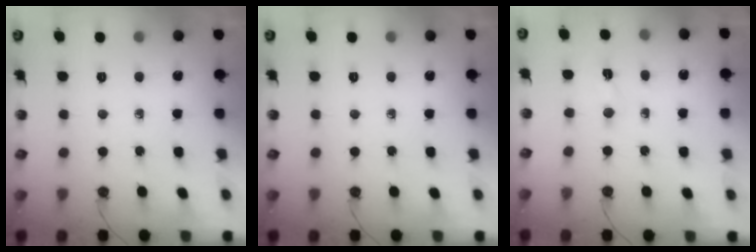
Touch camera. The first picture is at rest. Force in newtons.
{"total": 0.0}
{"total": 2.2, "press": 2.1, "slide": 0.7}